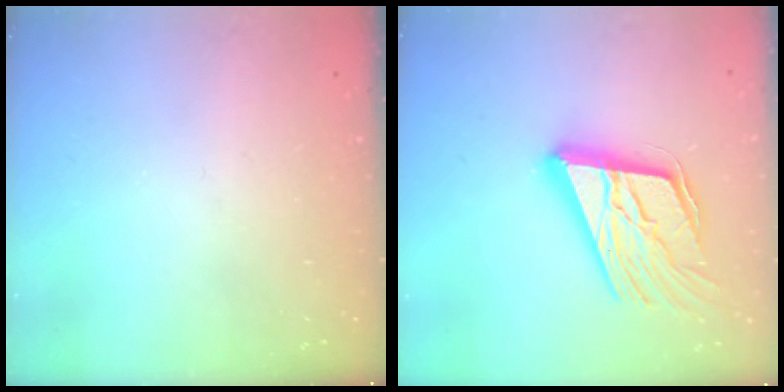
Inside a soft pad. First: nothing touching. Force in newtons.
{"total": 23.6, "press": 23.1, "slide": 4.9}